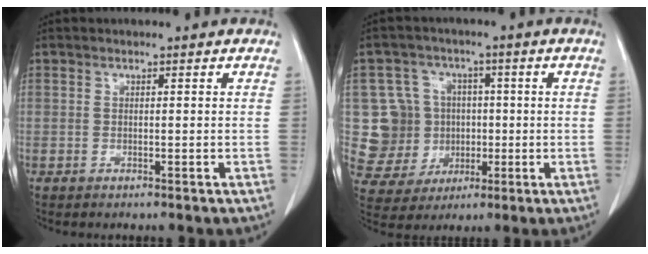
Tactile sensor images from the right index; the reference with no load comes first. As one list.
[{"total": 10.0, "force": [0.4, 9.8, 2.3], "torque": [-0.058, 0.027, 0.022]}]